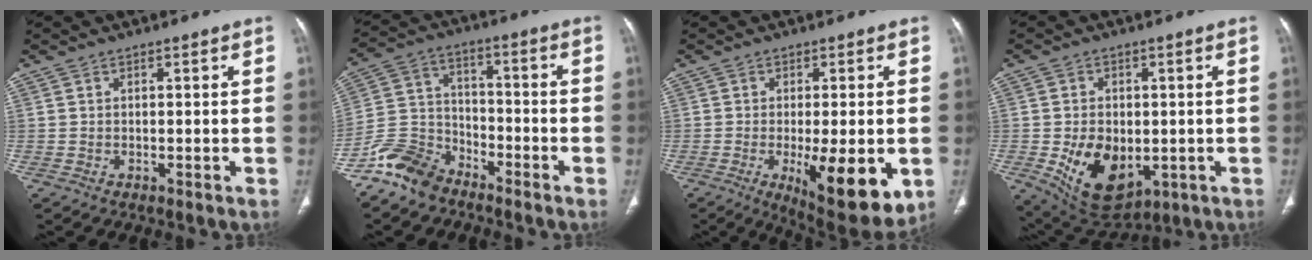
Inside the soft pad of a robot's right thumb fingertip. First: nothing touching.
{"total": 10.3, "force": [-8.0, 5.6, 3.2], "torque": [-0.060, 0.050, -0.168]}
{"total": 14.6, "force": [-3.9, 4.9, 13.2], "torque": [-0.170, -0.023, -0.041]}
{"total": 12.9, "force": [-2.4, 8.4, 9.4], "torque": [-0.130, -0.007, -0.015]}